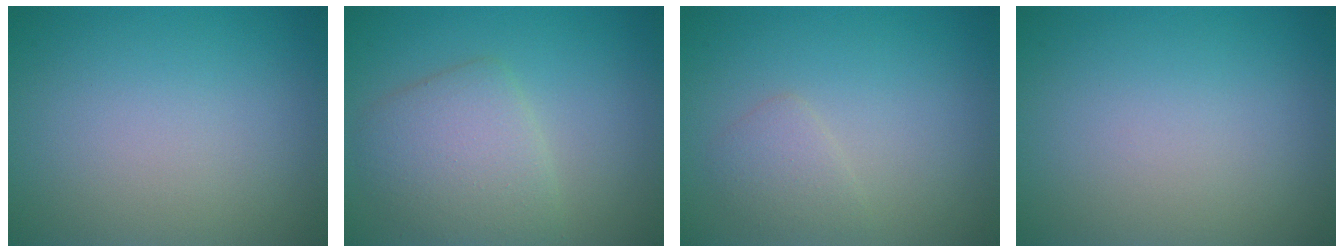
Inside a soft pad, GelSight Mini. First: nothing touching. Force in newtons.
{"total": 4.4, "press": 4.4, "slide": 0.1}
{"total": 1.6, "press": 1.6, "slide": 0.1}
{"total": 0.0}